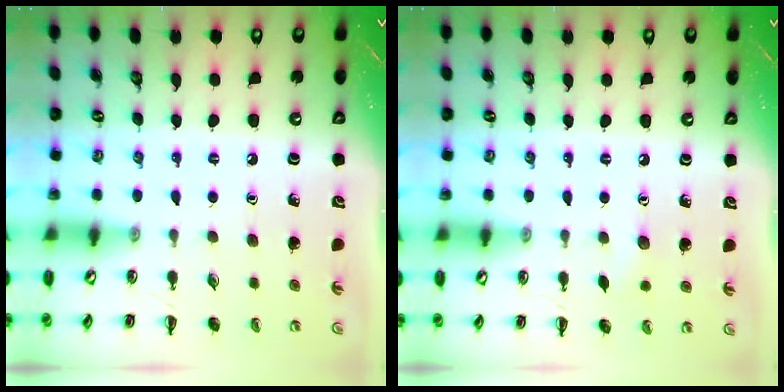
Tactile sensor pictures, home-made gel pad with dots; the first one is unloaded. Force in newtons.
{"total": 3.9, "press": 3.7, "slide": 1.0}